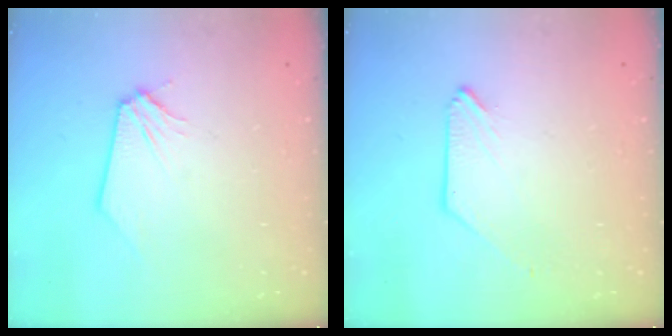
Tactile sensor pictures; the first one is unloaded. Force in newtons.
{"total": 0.0}